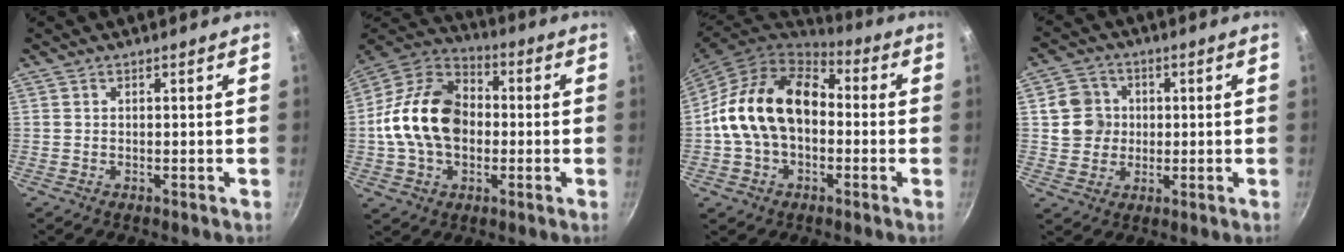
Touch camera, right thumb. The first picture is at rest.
{"total": 18.3, "force": [-0.8, 13.2, 12.6], "torque": [-0.194, 0.034, -0.027]}
{"total": 18.1, "force": [-0.3, 12.8, 12.8], "torque": [-0.205, 0.045, -0.018]}
{"total": 7.6, "force": [1.0, 7.1, 2.4], "torque": [-0.007, 0.009, 0.013]}